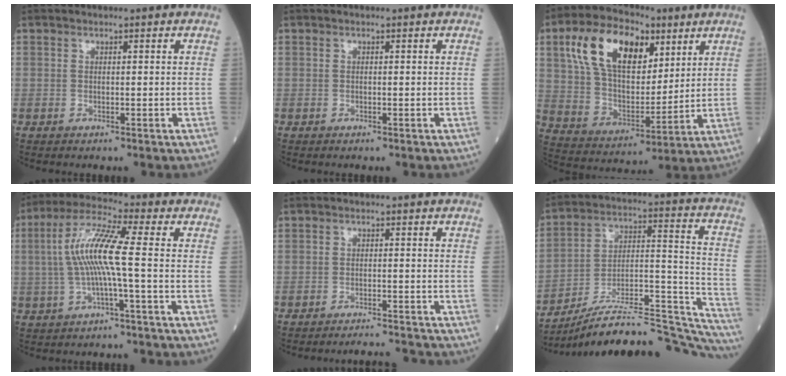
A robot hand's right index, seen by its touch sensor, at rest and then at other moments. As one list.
[{"total": 0.0}, {"total": 18.5, "force": [7.9, 9.9, 13.5], "torque": [-0.280, 0.034, 0.143]}, {"total": 10.5, "force": [-0.4, 0.8, 10.4], "torque": [-0.221, 0.017, -0.012]}, {"total": 6.0, "force": [-5.9, 0.6, 0.8], "torque": [-0.017, 0.005, -0.088]}, {"total": 32.9, "force": [-30.0, 3.9, 12.9], "torque": [-0.133, 0.013, -0.430]}]